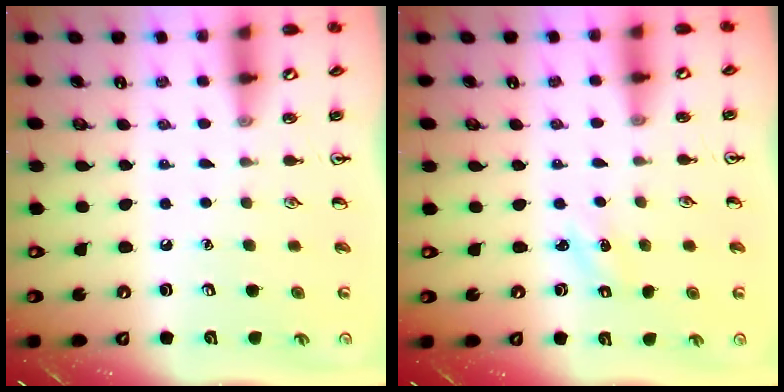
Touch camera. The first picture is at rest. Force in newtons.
{"total": 1.3, "press": 1.2, "slide": 0.4}